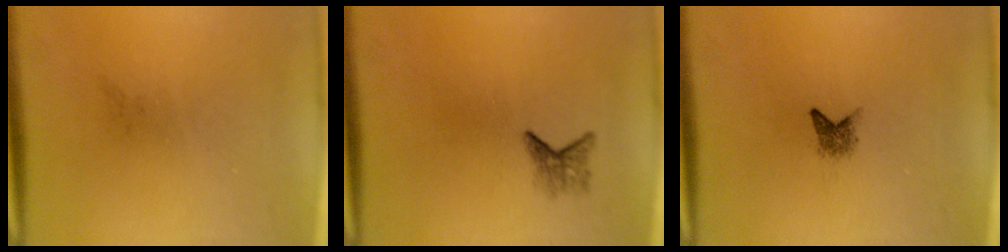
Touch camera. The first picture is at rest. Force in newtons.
{"total": 1.6}
{"total": 1.8}